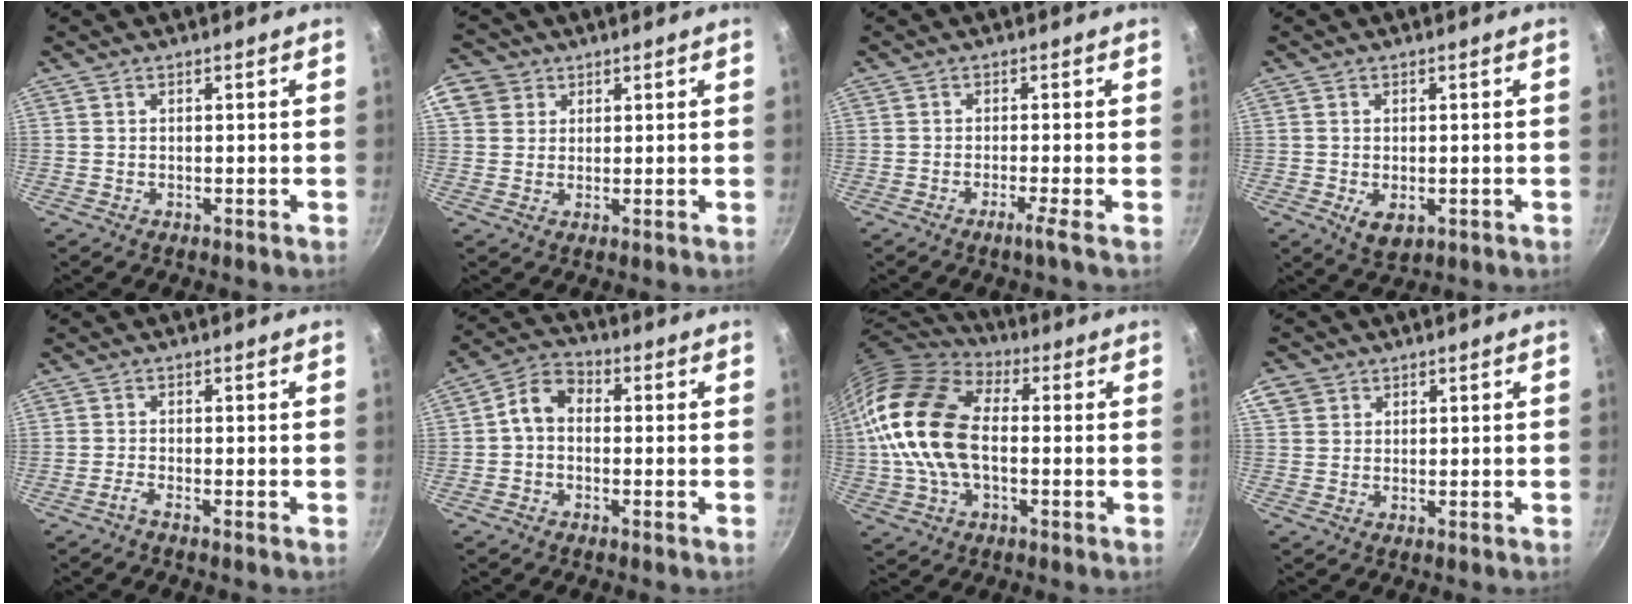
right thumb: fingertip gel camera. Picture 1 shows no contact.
{"total": 7.2, "force": [2.9, 6.2, 2.1], "torque": [-0.021, 0.007, 0.045]}
{"total": 2.3, "force": [-1.3, -0.6, 1.8], "torque": [-0.043, 0.005, -0.026]}
{"total": 4.4, "force": [-1.0, 2.8, 3.3], "torque": [-0.049, -0.011, -0.010]}
{"total": 1.2, "force": [-0.9, -0.2, 0.8], "torque": [-0.028, 0.003, -0.023]}
{"total": 6.4, "force": [-0.2, 4.8, 4.2], "torque": [-0.062, 0.022, -0.023]}
{"total": 19.7, "force": [0.3, 12.3, 15.4], "torque": [-0.291, 0.027, -0.005]}
{"total": 4.5, "force": [2.1, 3.7, 1.5], "torque": [-0.014, 0.002, 0.036]}